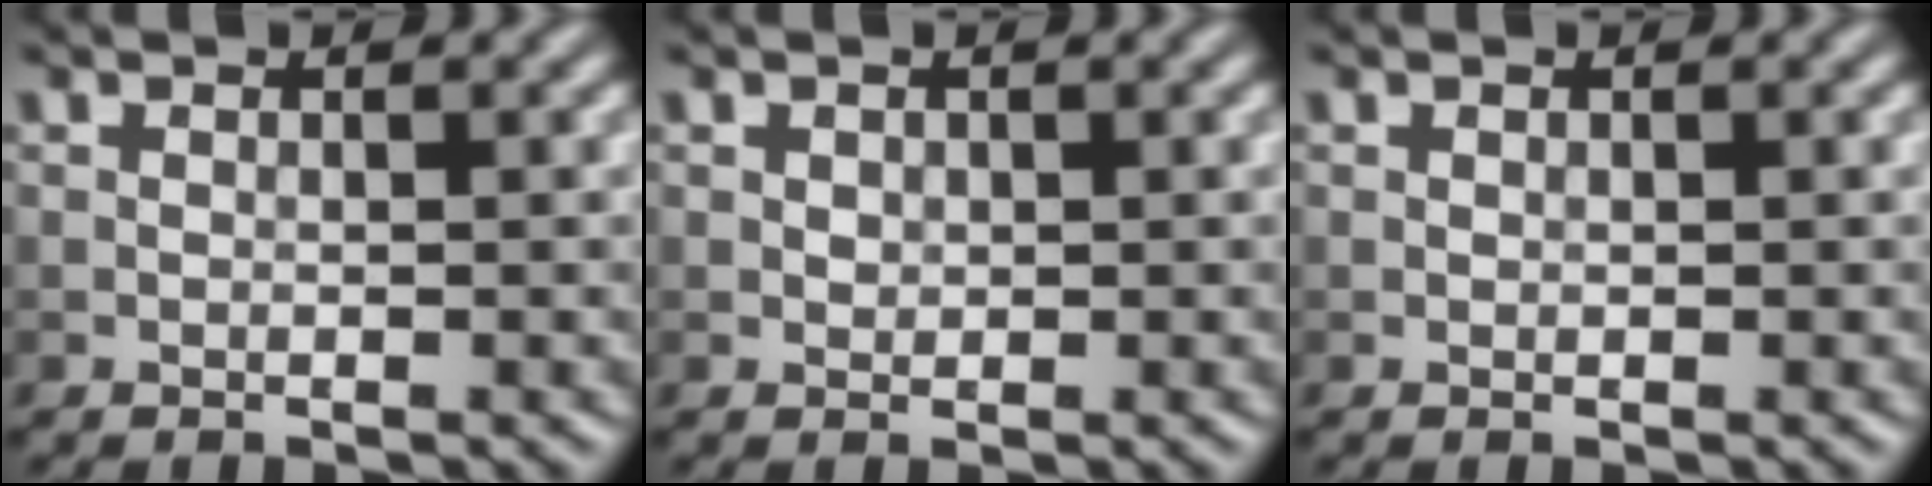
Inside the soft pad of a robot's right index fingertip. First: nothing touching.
{"total": 0.6, "force": [0.2, 0.5, 0.2], "torque": [-0.002, -0.002, 0.006]}
{"total": 0.0}